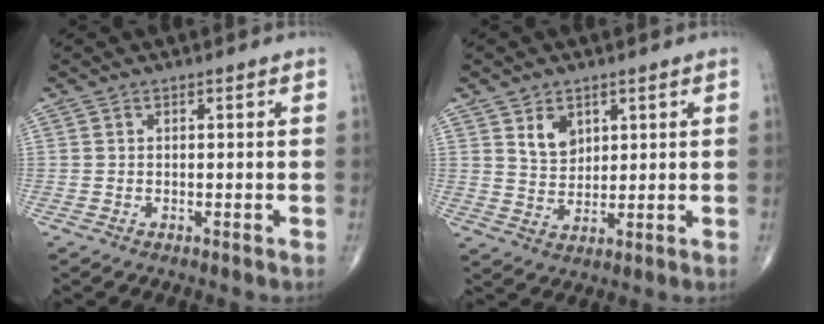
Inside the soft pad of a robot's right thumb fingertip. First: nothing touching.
{"total": 5.1, "force": [2.6, 3.5, 2.7], "torque": [-0.028, -0.022, 0.051]}